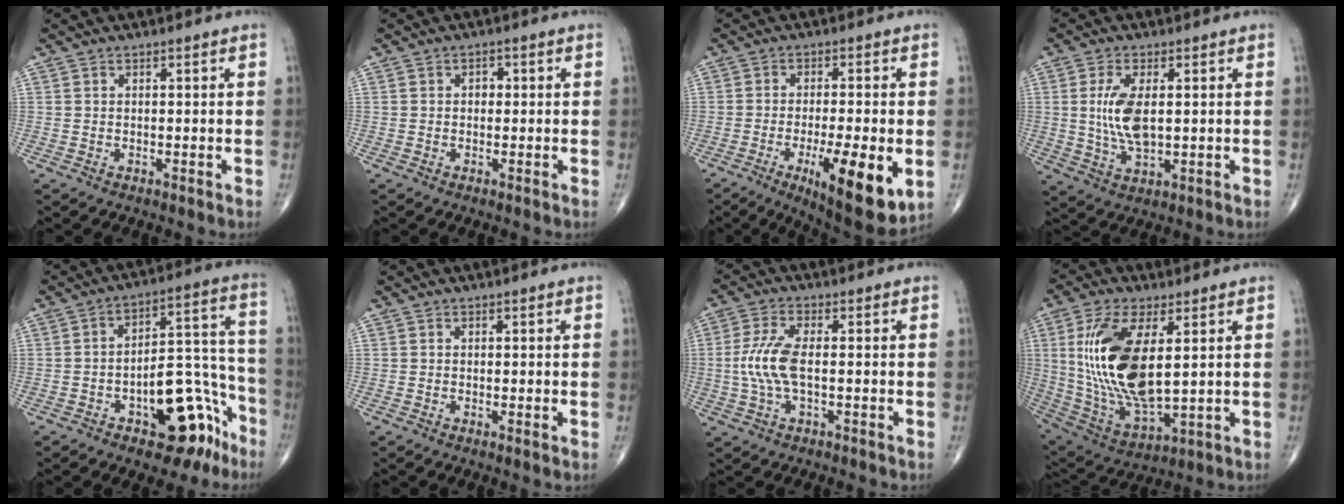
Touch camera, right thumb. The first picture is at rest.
{"total": 1.4, "force": [0.0, 1.1, 0.8], "torque": [-0.003, 0.004, -0.004]}
{"total": 14.9, "force": [-4.5, 3.9, 13.7], "torque": [-0.196, -0.016, -0.058]}
{"total": 8.2, "force": [1.0, 3.7, 7.3], "torque": [-0.152, -0.010, 0.024]}
{"total": 17.3, "force": [-8.7, 8.3, 12.4], "torque": [-0.115, 0.083, -0.115]}
{"total": 0.7, "force": [0.0, 0.1, 0.6], "torque": [-0.015, -0.004, -0.002]}
{"total": 7.4, "force": [-0.5, 2.7, 6.9], "torque": [-0.172, 0.008, -0.014]}
{"total": 19.6, "force": [3.6, 8.6, 17.3], "torque": [-0.351, -0.023, 0.081]}